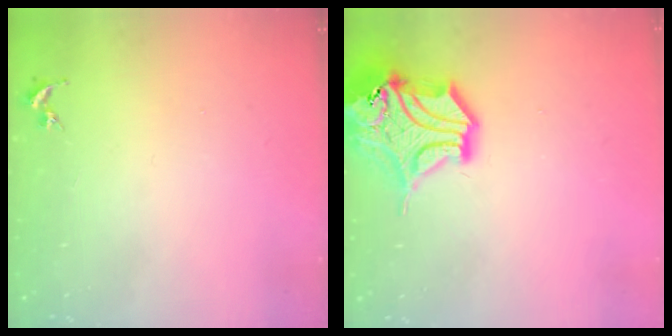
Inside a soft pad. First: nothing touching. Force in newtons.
{"total": 17.2, "press": 17.0, "slide": 2.4}